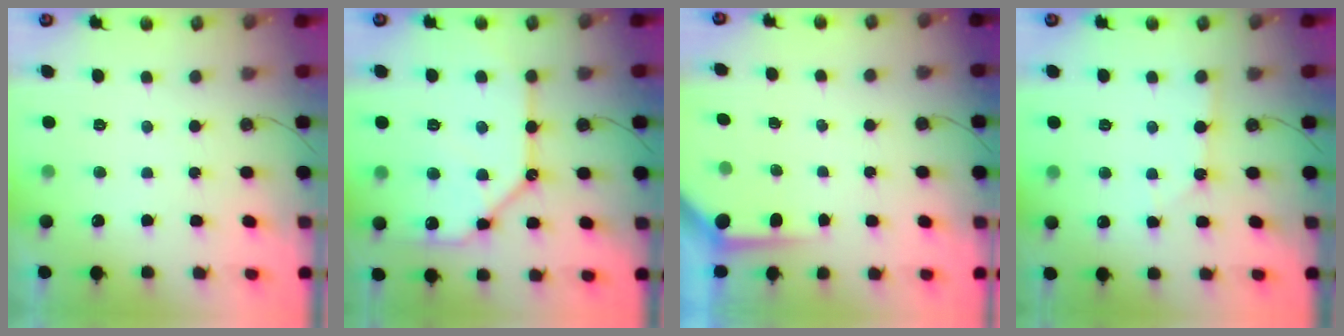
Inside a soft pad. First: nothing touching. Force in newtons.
{"total": 15.0, "press": 14.9, "slide": 1.7}
{"total": 3.7, "press": 3.7, "slide": 0.4}
{"total": 1.9, "press": 1.8, "slide": 0.3}